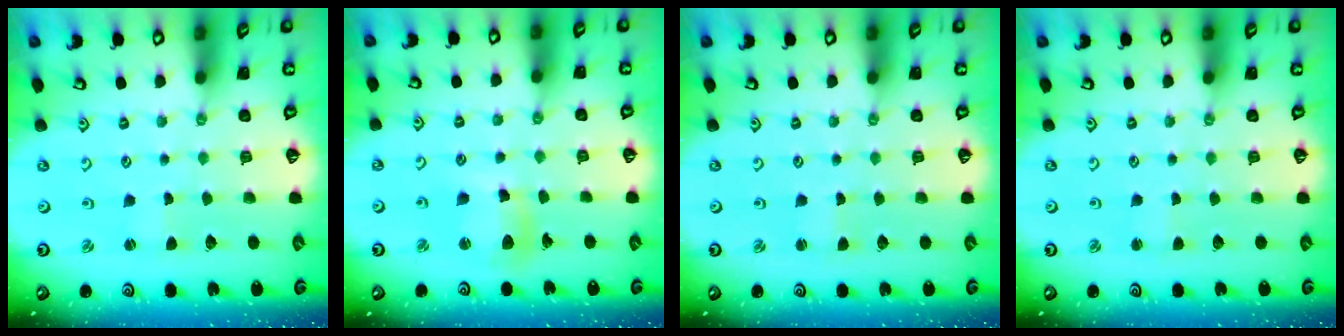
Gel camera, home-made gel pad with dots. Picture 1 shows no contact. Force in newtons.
{"total": 10.7, "press": 10.6, "slide": 1.4}
{"total": 0.9, "press": 0.9, "slide": 0.1}
{"total": 1.5, "press": 1.5, "slide": 0.2}